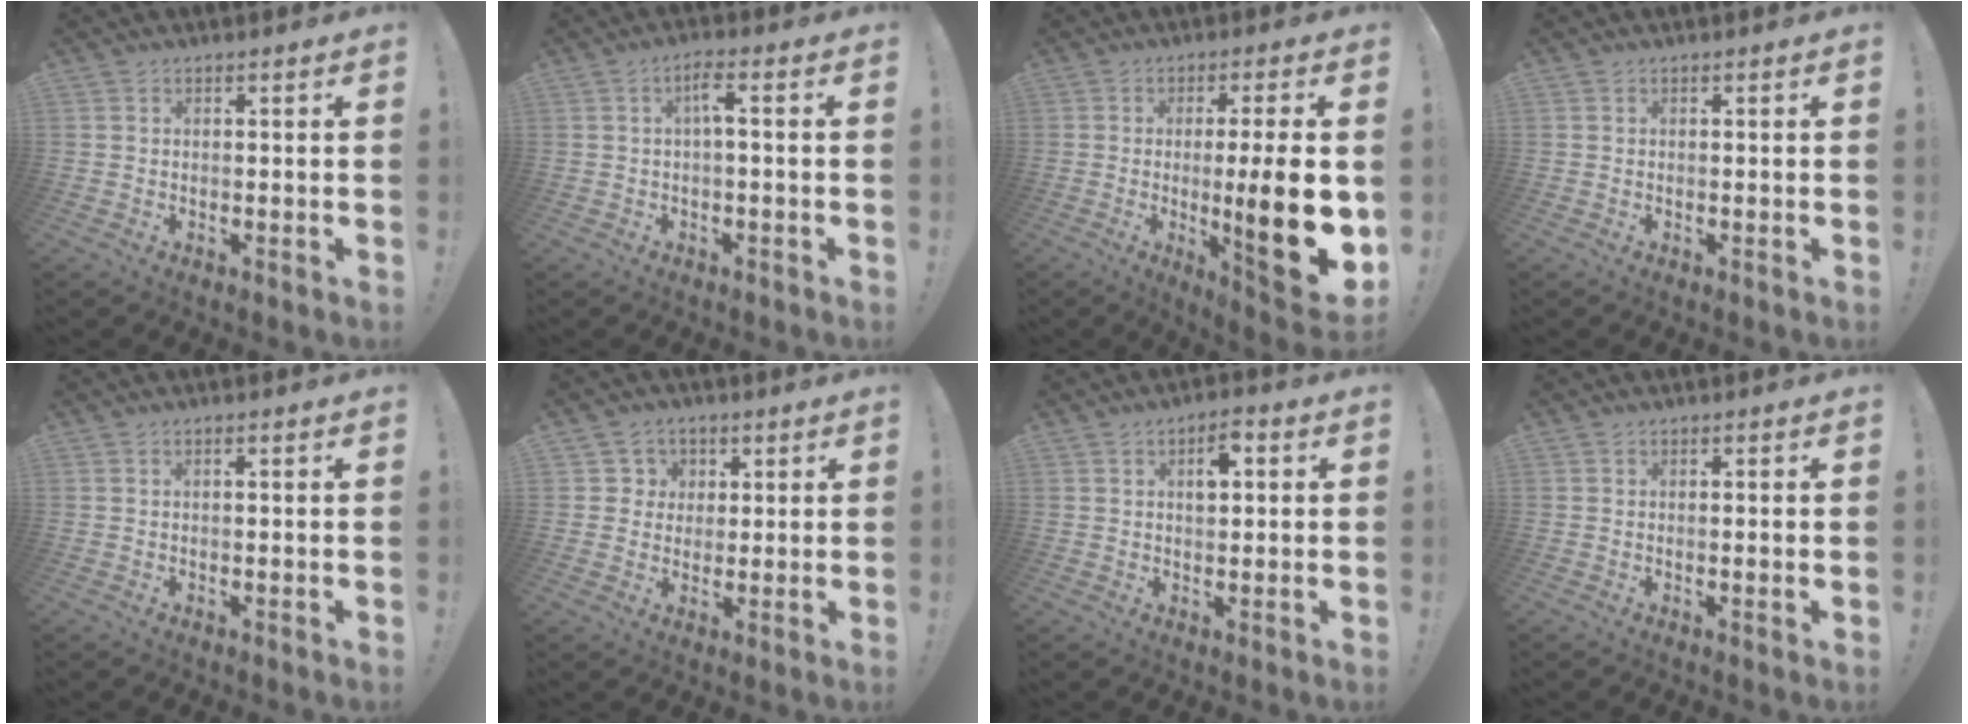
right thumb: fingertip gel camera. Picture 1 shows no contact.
{"total": 3.8, "force": [0.3, 0.6, 3.8], "torque": [-0.067, 0.003, -0.002]}
{"total": 17.4, "force": [-2.5, 2.2, 17.1], "torque": [-0.248, -0.002, -0.029]}
{"total": 0.0}
{"total": 0.6, "force": [-0.3, 0.0, 0.5], "torque": [-0.010, 0.000, -0.005]}
{"total": 1.6, "force": [0.7, 1.4, 0.3], "torque": [0.002, -0.004, 0.010]}
{"total": 4.9, "force": [1.2, 2.7, 3.9], "torque": [-0.041, -0.003, 0.012]}
{"total": 1.1, "force": [-0.3, -0.2, 1.0], "torque": [-0.016, -0.001, -0.006]}